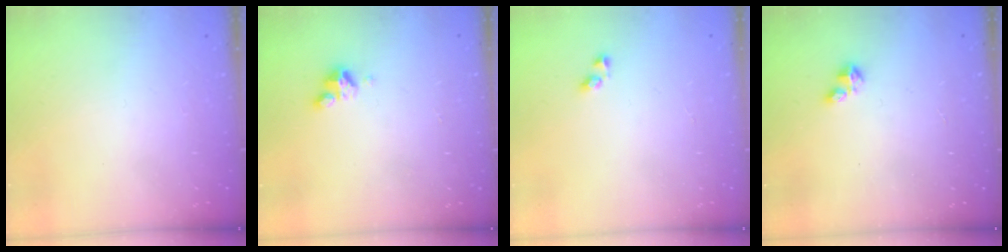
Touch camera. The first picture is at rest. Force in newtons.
{"total": 4.4, "press": 4.4, "slide": 0.4}
{"total": 2.4, "press": 2.0, "slide": 1.3}
{"total": 1.6, "press": 1.6, "slide": 0.4}